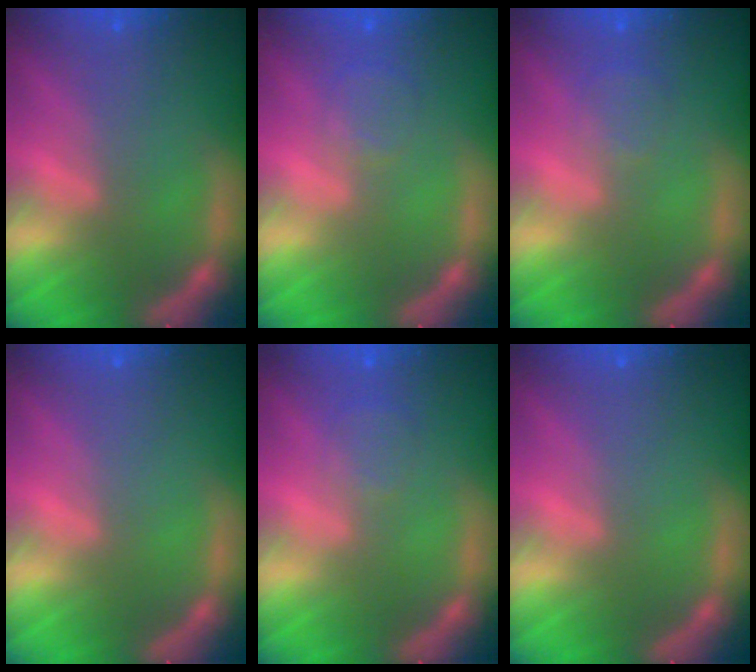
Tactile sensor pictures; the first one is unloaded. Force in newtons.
{"total": 2.0}
{"total": 1.5}
{"total": 0.0}
{"total": 1.5}
{"total": 0.0}